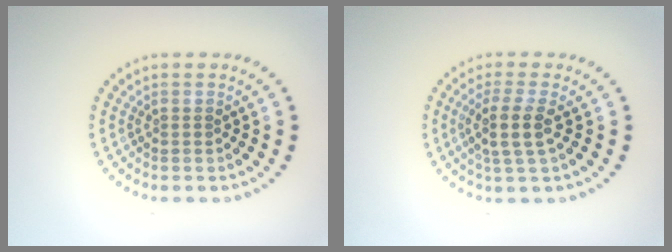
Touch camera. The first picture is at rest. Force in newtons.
{"total": 2.9, "press": 2.4, "slide": 1.6}